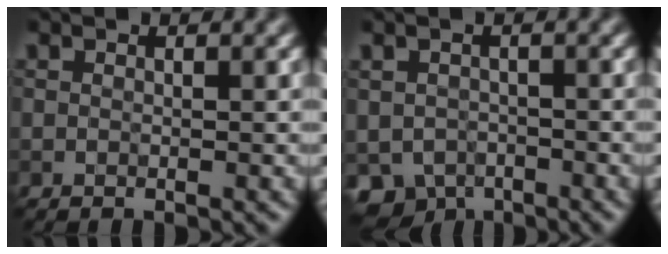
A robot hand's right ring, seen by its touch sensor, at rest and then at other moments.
{"total": 4.4, "force": [-2.4, 3.3, 1.5], "torque": [-0.022, -0.016, -0.035]}